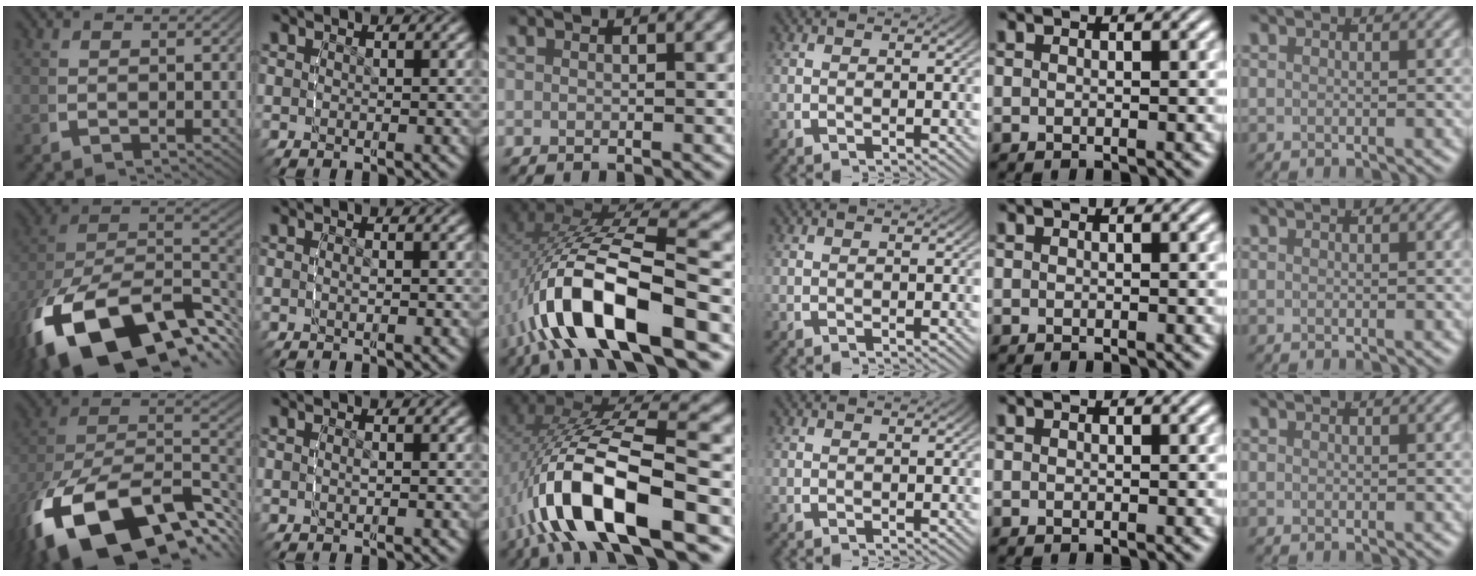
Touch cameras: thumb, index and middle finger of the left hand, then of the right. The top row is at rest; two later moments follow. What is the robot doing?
{"motion": "lift_and_place", "object": "tape"}